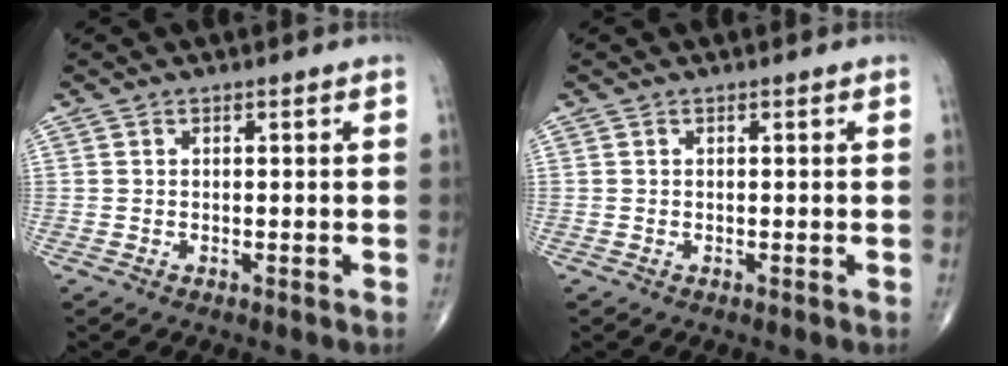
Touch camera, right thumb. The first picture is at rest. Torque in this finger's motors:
{"motor_torque": [-0.02, 0.02, -0.02, -0.02, 0.01]}